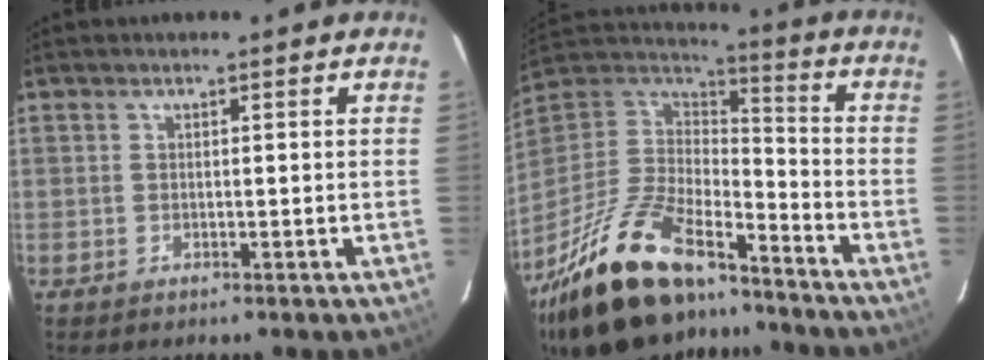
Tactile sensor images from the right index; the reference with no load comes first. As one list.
[{"total": 27.5, "force": [-19.8, 10.7, 15.8], "torque": [-0.328, -0.020, -0.333]}]